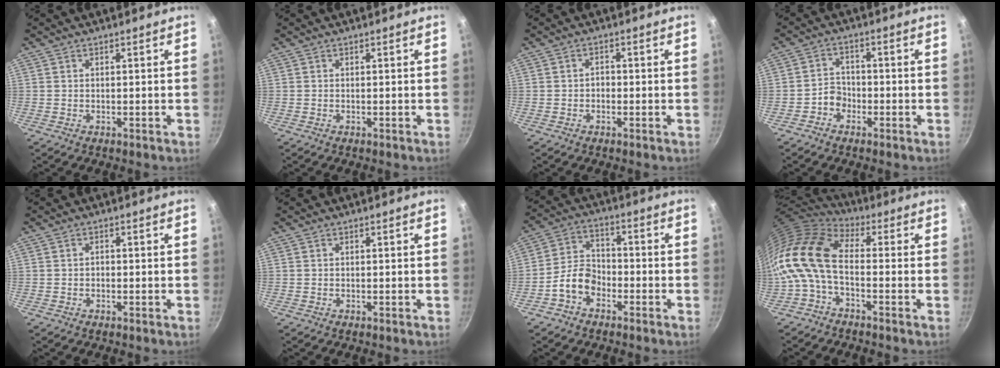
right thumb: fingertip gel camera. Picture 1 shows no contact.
{"total": 0.0}
{"total": 1.6, "force": [-0.4, 1.2, 0.9], "torque": [-0.011, 0.008, -0.009]}
{"total": 3.5, "force": [-1.9, 2.7, 1.1], "torque": [0.002, 0.025, -0.036]}
{"total": 0.8, "force": [-0.2, 0.6, 0.5], "torque": [-0.008, 0.005, -0.003]}
{"total": 0.0}
{"total": 7.2, "force": [-3.5, 5.0, 3.9], "torque": [-0.051, 0.043, -0.077]}
{"total": 13.0, "force": [-1.9, 7.0, 10.8], "torque": [-0.211, 0.028, -0.057]}